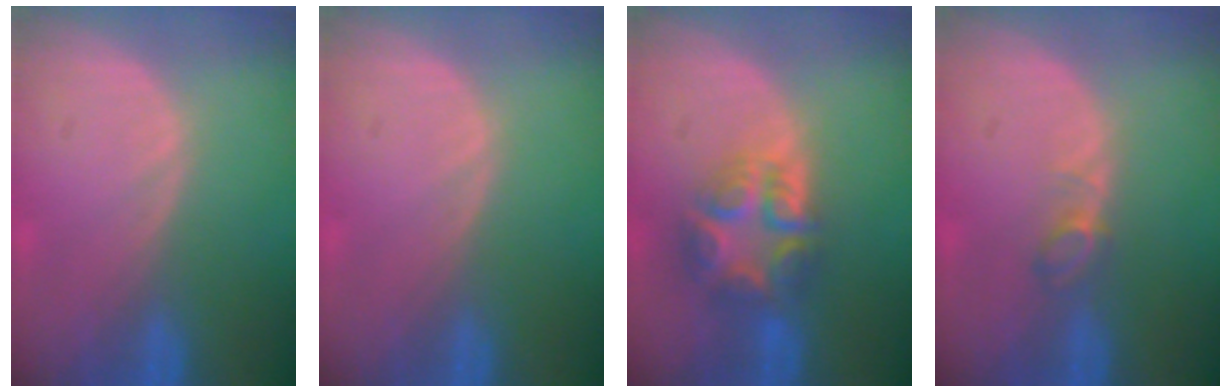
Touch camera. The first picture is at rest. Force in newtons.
{"total": 0.0}
{"total": 7.7, "press": 6.7, "slide": 3.7}
{"total": 2.1, "press": 2.1, "slide": 0.4}